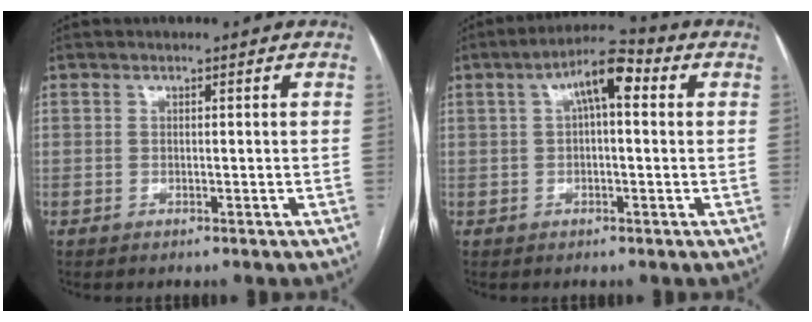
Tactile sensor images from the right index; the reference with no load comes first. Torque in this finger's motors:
{"motor_torque": [0.40, -0.05, 0.21, 0.13]}